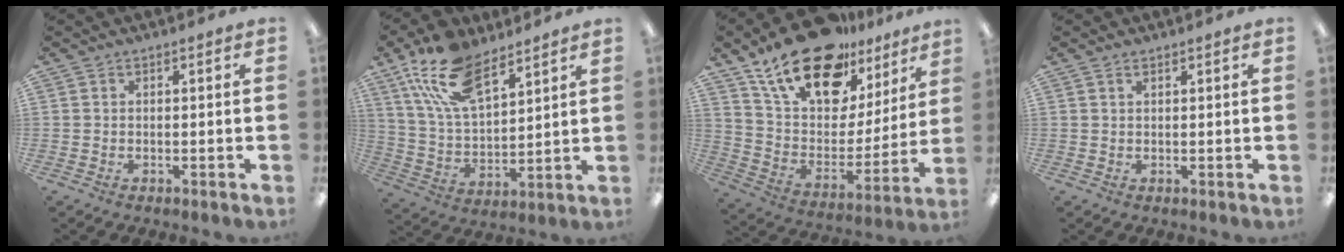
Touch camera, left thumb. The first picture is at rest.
{"total": 17.6, "force": [11.0, 8.5, 10.8], "torque": [-0.228, -0.037, 0.197]}
{"total": 22.2, "force": [16.5, 10.1, 10.8], "torque": [-0.198, -0.104, 0.296]}
{"total": 0.9, "force": [0.6, 0.3, 0.6], "torque": [-0.013, 0.001, 0.011]}